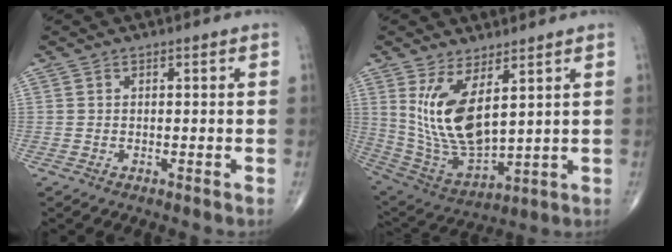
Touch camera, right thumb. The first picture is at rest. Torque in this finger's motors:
{"motor_torque": [-0.65, 1.35, 1.09, 0.91, 0.36]}